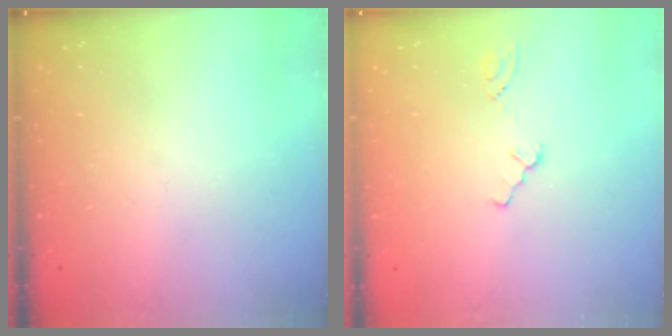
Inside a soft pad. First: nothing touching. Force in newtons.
{"total": 0.0}